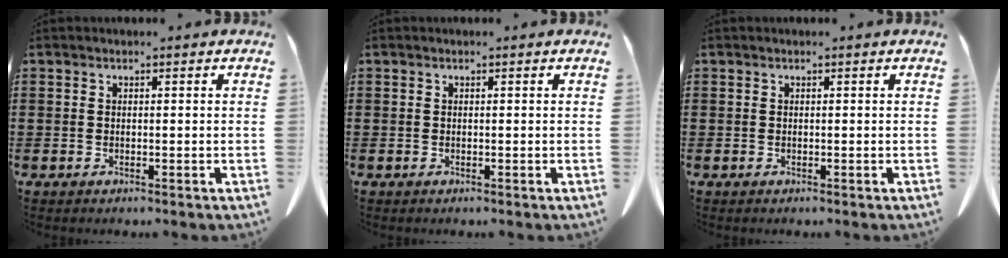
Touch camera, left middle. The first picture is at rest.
{"total": 0.0}
{"total": 0.0}